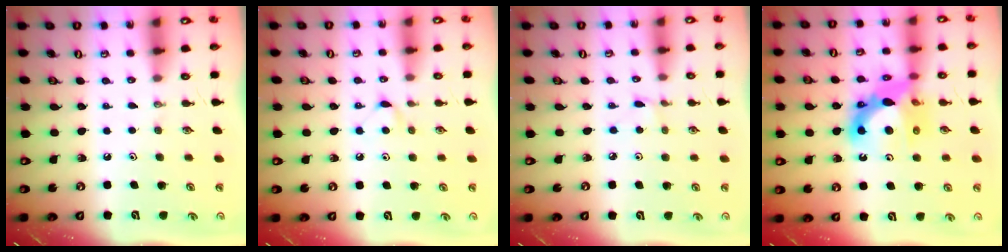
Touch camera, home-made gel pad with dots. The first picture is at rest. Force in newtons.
{"total": 4.4, "press": 4.4, "slide": 0.7}
{"total": 0.8, "press": 0.8, "slide": 0.1}
{"total": 13.0, "press": 12.7, "slide": 2.6}